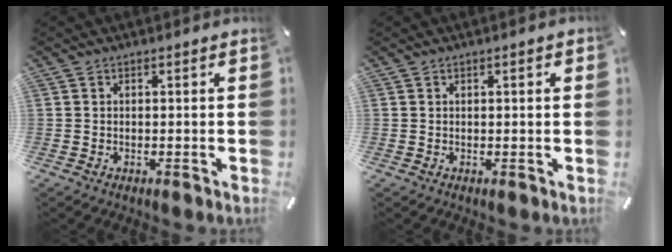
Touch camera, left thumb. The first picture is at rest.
{"total": 1.2, "force": [0.2, 0.2, 1.2], "torque": [-0.022, 0.000, 0.003]}